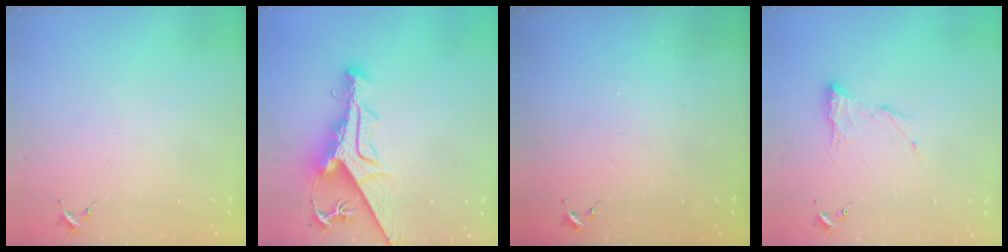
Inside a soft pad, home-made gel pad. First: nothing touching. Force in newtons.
{"total": 13.5, "press": 13.4, "slide": 1.5}
{"total": 0.0}
{"total": 9.9, "press": 9.9, "slide": 0.1}